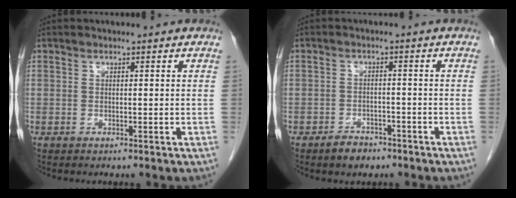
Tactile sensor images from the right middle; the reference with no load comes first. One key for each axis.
{"total": 3.3, "fx": -2.5, "fy": 1.8, "fz": 1.3, "tx": -0.022, "ty": 0.004, "tz": -0.033}